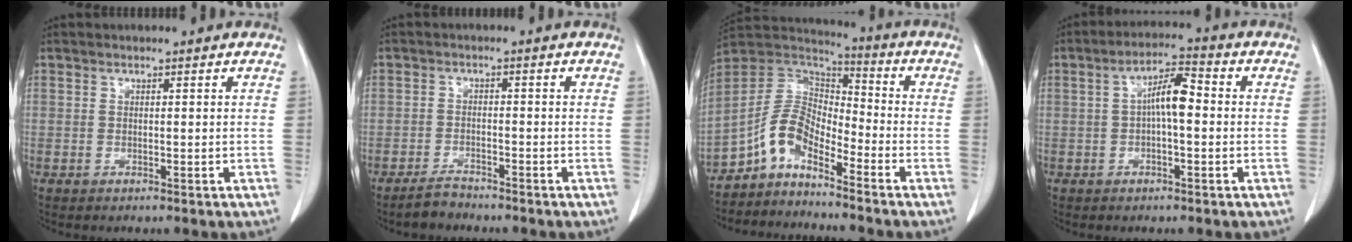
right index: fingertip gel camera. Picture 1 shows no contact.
{"total": 2.6, "force": [-2.4, 0.8, 0.4], "torque": [-0.009, -0.001, -0.043]}
{"total": 8.0, "force": [-5.8, 3.3, 4.5], "torque": [-0.095, 0.032, -0.117]}
{"total": 5.9, "force": [0.1, 1.4, 5.7], "torque": [-0.103, 0.020, -0.002]}